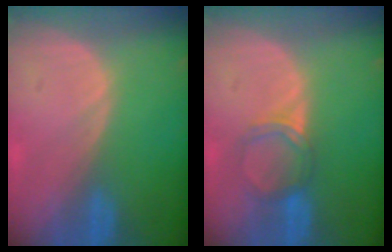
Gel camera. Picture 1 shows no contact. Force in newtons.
{"total": 3.7, "press": 3.4, "slide": 1.6}